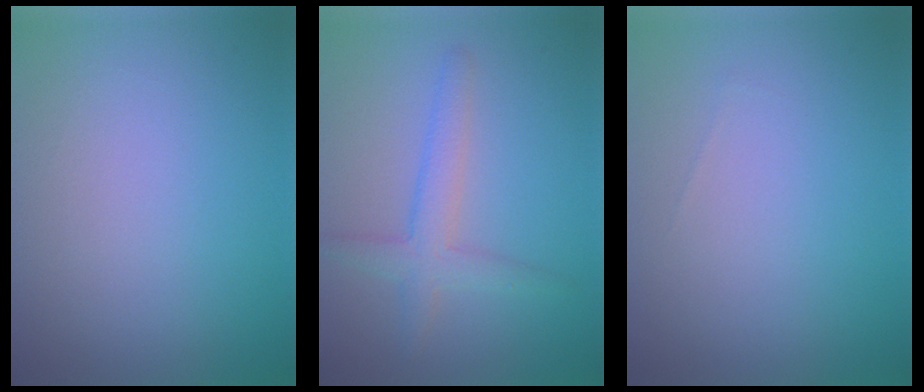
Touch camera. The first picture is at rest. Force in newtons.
{"total": 2.8, "press": 2.8, "slide": 0.2}
{"total": 0.0}